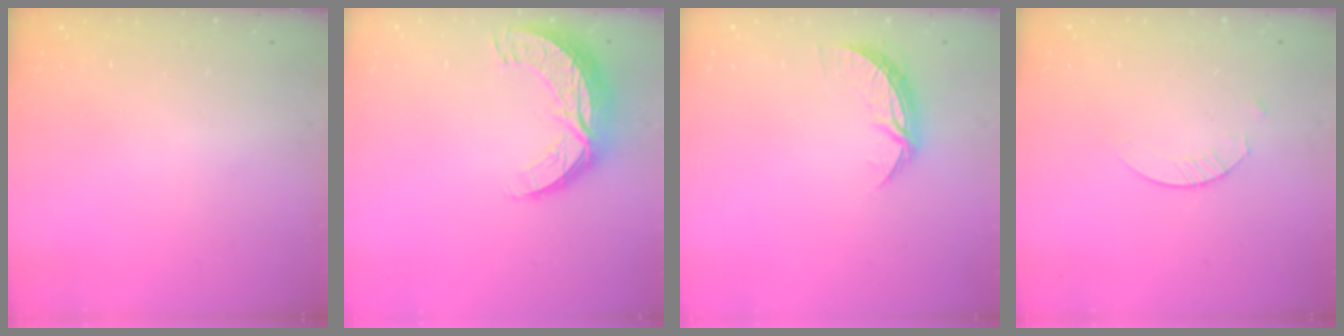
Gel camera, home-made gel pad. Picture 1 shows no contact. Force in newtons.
{"total": 10.7, "press": 10.7, "slide": 0.7}
{"total": 7.1, "press": 7.1, "slide": 0.3}
{"total": 2.4, "press": 2.4, "slide": 0.3}